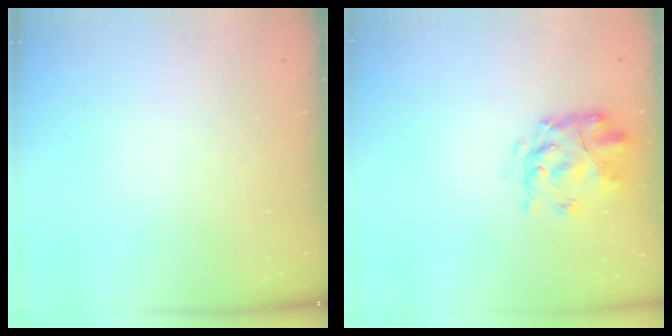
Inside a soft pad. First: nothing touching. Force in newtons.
{"total": 3.7, "press": 3.4, "slide": 1.6}